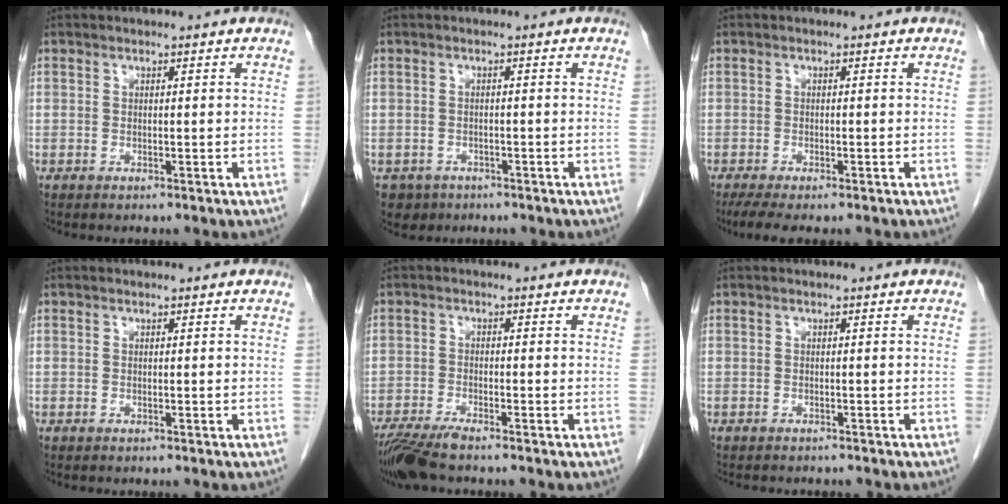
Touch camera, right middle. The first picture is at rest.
{"total": 3.2, "force": [-2.0, 2.5, 0.2], "torque": [-0.004, 0.004, -0.030]}
{"total": 4.9, "force": [-3.7, 1.2, 3.0], "torque": [-0.050, -0.013, -0.058]}
{"total": 0.0}
{"total": 5.4, "force": [-4.5, 0.1, 2.9], "torque": [-0.052, -0.018, -0.086]}
{"total": 4.4, "force": [-3.9, 1.3, 1.6], "torque": [-0.023, -0.005, -0.045]}